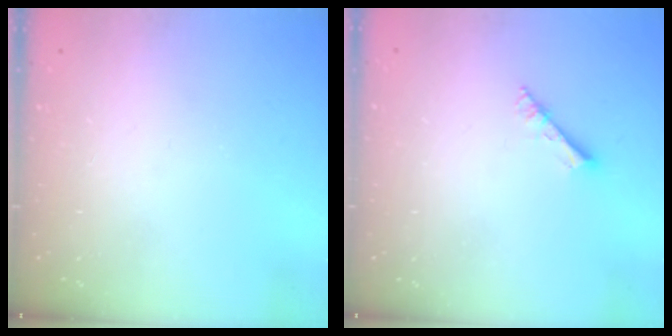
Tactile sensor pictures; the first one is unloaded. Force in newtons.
{"total": 3.5, "press": 3.4, "slide": 0.4}